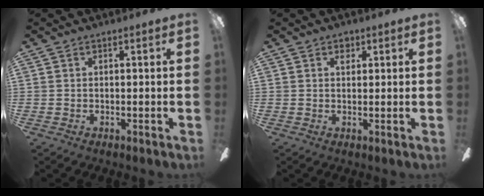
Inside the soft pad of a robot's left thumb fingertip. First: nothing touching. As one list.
[{"total": 1.9, "force": [1.1, 1.3, 0.8], "torque": [0.006, -0.007, 0.014]}]